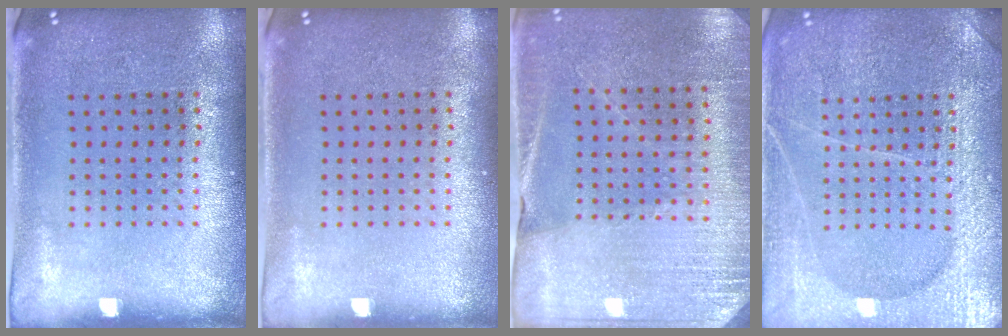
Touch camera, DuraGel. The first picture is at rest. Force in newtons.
{"total": 0.0}
{"total": 2.7, "press": 2.6, "slide": 0.3}
{"total": 4.1, "press": 4.1, "slide": 0.5}